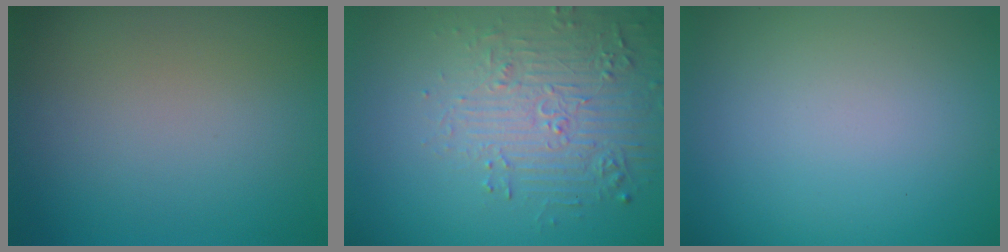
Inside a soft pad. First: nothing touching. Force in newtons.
{"total": 5.2, "press": 4.0, "slide": 3.3}
{"total": 0.0}